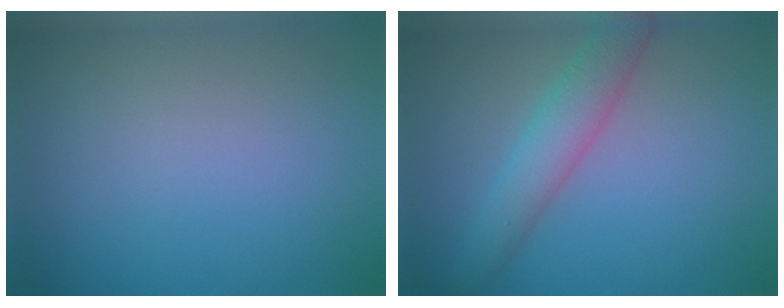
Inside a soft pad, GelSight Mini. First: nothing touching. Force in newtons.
{"total": 3.7, "press": 3.7, "slide": 0.1}